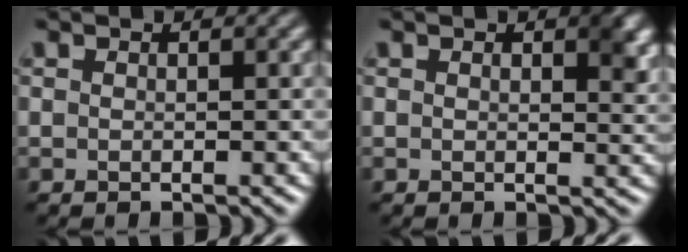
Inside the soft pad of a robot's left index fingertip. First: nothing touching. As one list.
[{"total": 2.8, "force": [1.1, 1.2, 2.3], "torque": [-0.023, -0.001, 0.016]}]